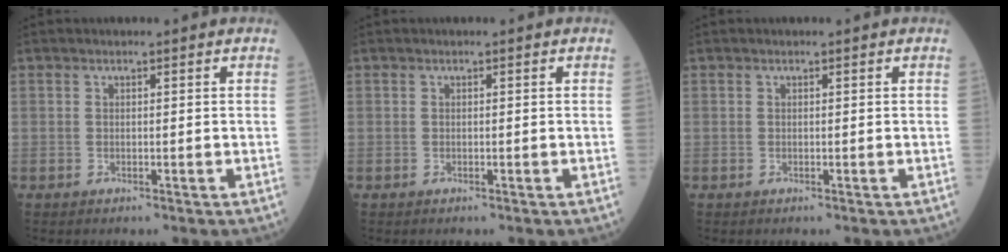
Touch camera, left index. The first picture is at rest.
{"total": 0.0}
{"total": 0.0}